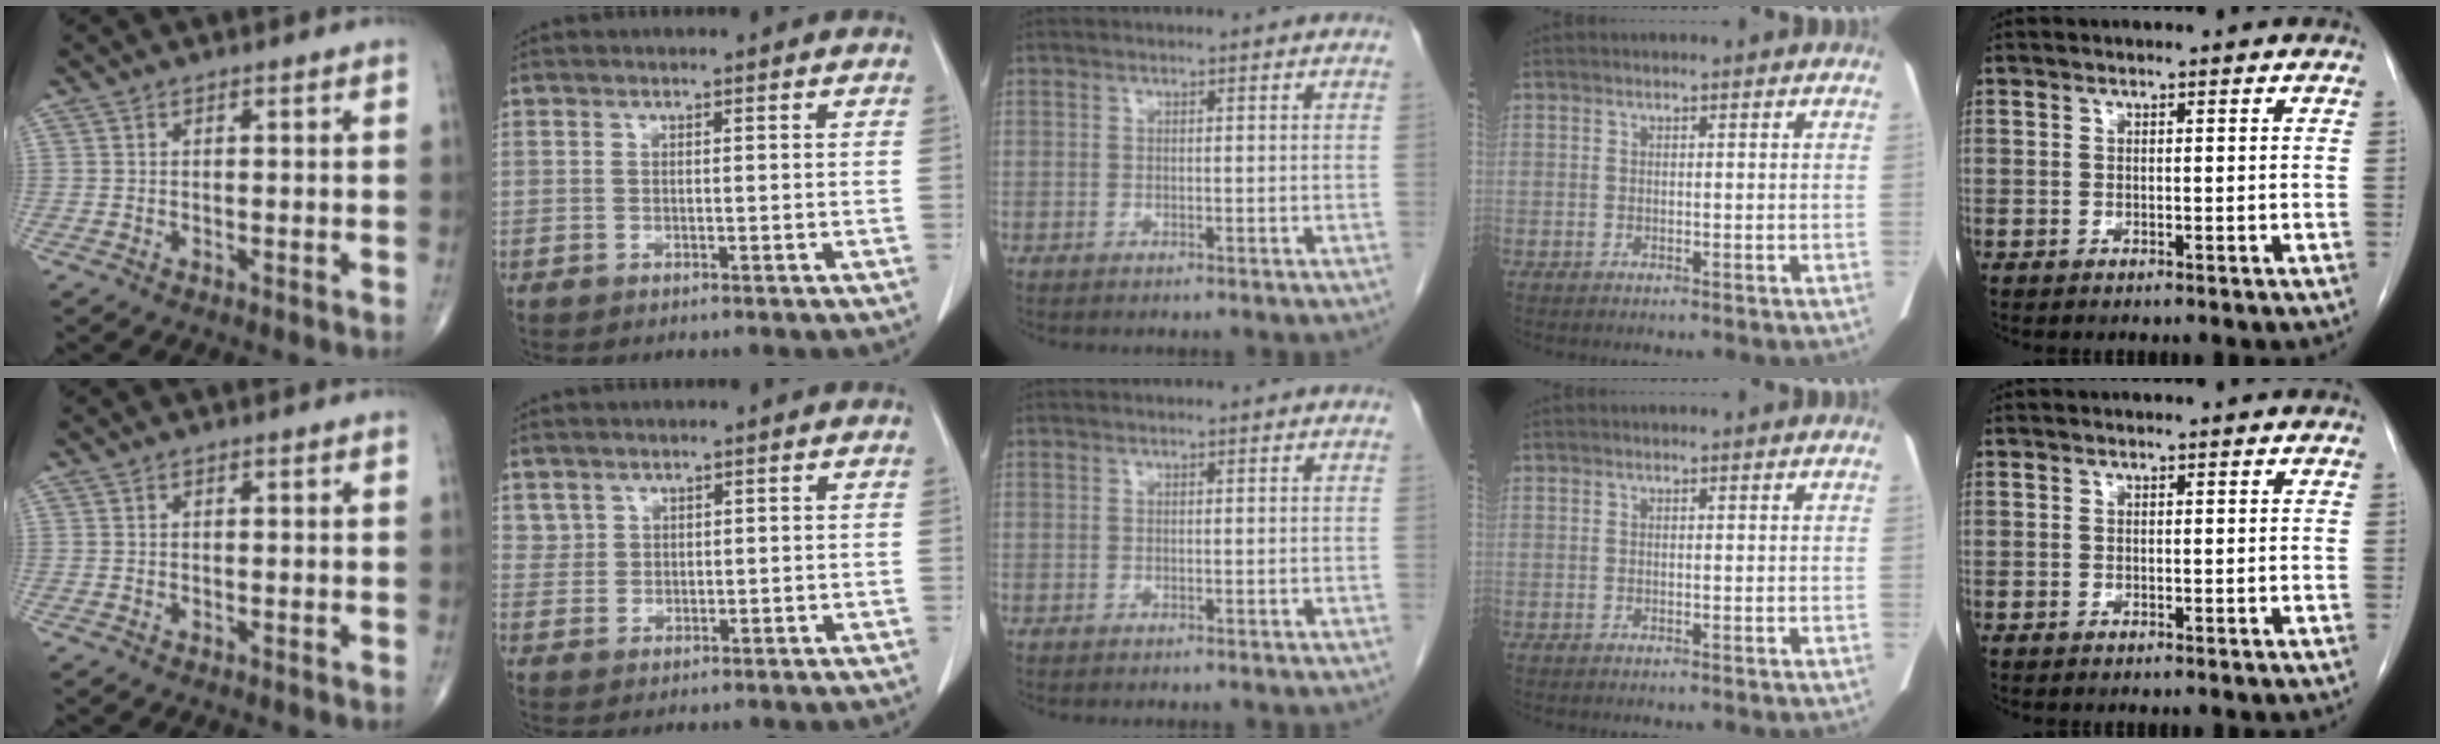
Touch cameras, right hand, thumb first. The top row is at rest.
{"index": {"total": 2.2, "force": [1.4, 1.7, -0.1], "torque": [0.019, 0.005, 0.021]}}